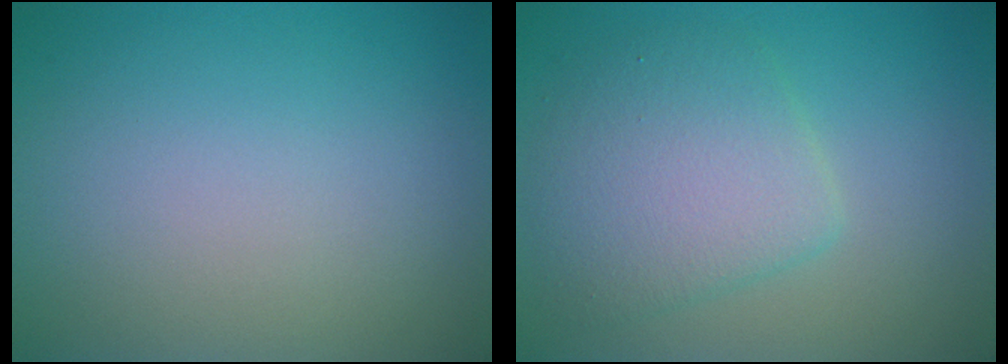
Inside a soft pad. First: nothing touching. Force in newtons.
{"total": 4.9, "press": 4.9, "slide": 0.1}